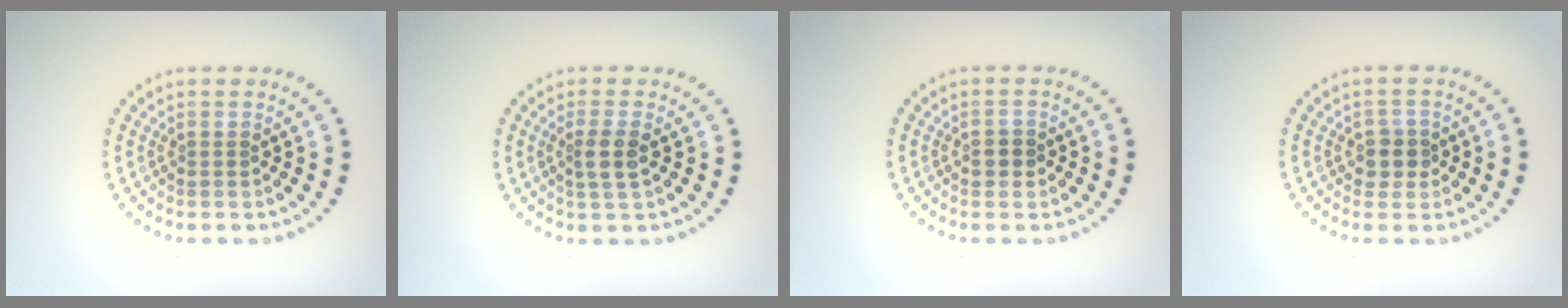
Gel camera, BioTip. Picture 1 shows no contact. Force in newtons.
{"total": 2.0, "press": 1.7, "slide": 1.0}
{"total": 1.3, "press": 1.2, "slide": 0.3}
{"total": 1.8, "press": 1.6, "slide": 0.9}